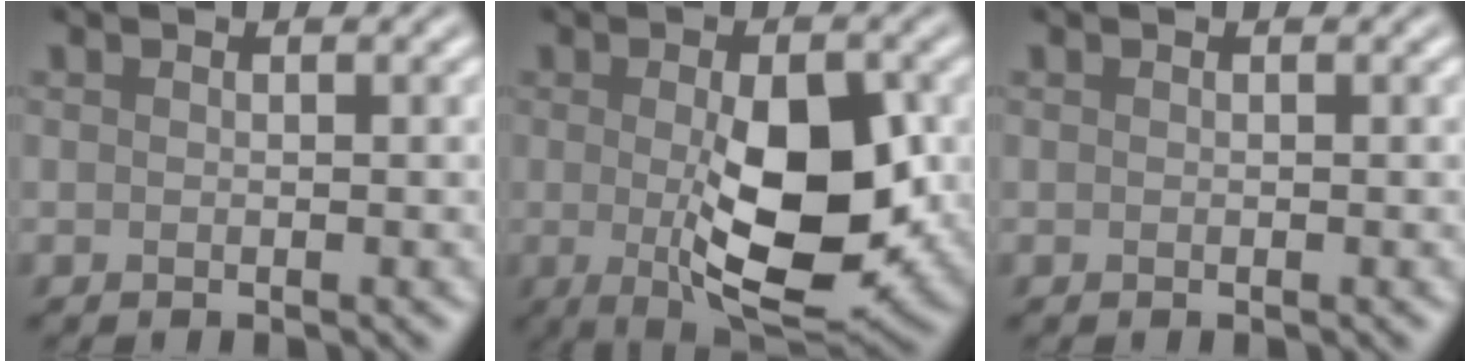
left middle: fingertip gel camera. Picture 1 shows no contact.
{"total": 9.6, "force": [-0.4, 4.0, 8.7], "torque": [-0.145, -0.015, 0.003]}
{"total": 0.0}